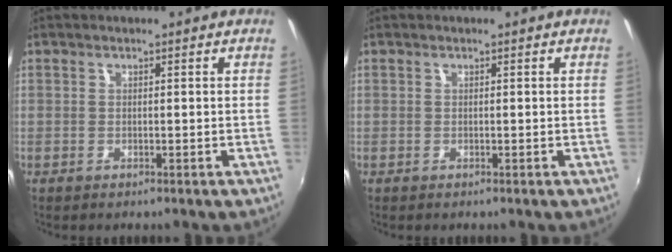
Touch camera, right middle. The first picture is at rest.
{"total": 0.0}